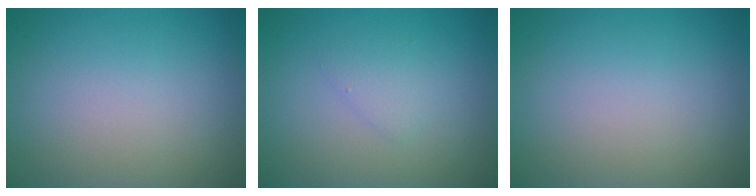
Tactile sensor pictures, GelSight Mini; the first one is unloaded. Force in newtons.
{"total": 1.3, "press": 1.3, "slide": 0.1}
{"total": 0.0}